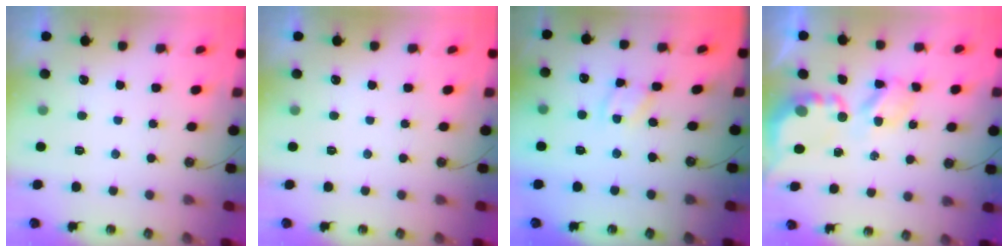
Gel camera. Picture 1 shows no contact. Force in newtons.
{"total": 0.0}
{"total": 2.4, "press": 2.4, "slide": 0.2}
{"total": 5.7, "press": 5.7, "slide": 0.5}